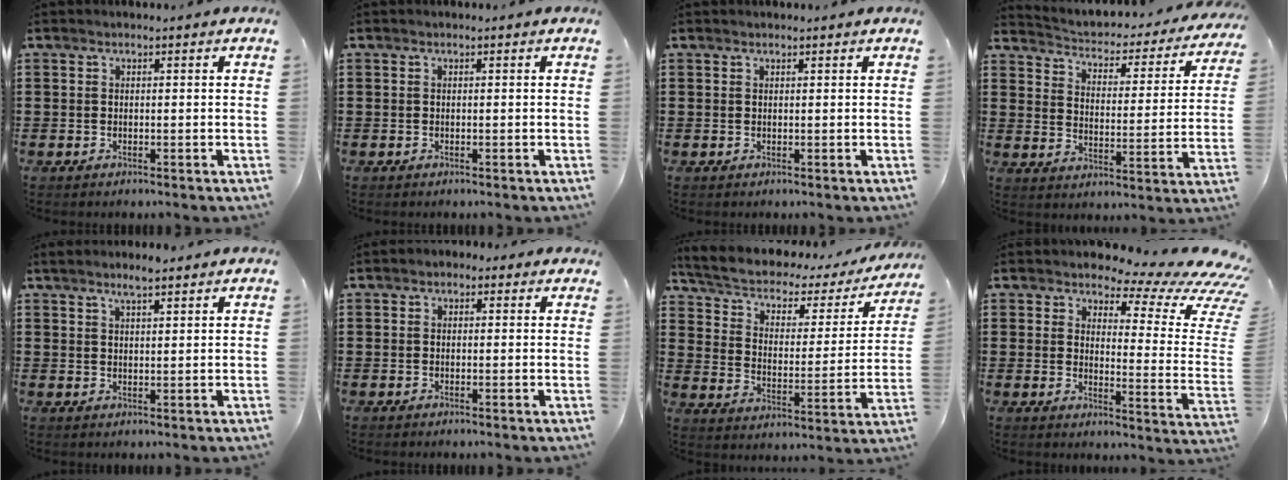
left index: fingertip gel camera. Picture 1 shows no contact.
{"total": 0.0}
{"total": 0.0}
{"total": 1.7, "force": [1.6, 0.5, 0.5], "torque": [-0.027, -0.027, 0.014]}
{"total": 2.9, "force": [2.3, 0.2, 1.8], "torque": [-0.040, 0.001, 0.040]}
{"total": 1.1, "force": [0.1, 1.0, 0.5], "torque": [-0.005, 0.003, -0.001]}
{"total": 4.0, "force": [2.3, 2.1, 2.5], "torque": [-0.064, -0.023, 0.031]}
{"total": 7.2, "force": [5.5, 1.9, 4.3], "torque": [-0.083, -0.048, 0.091]}